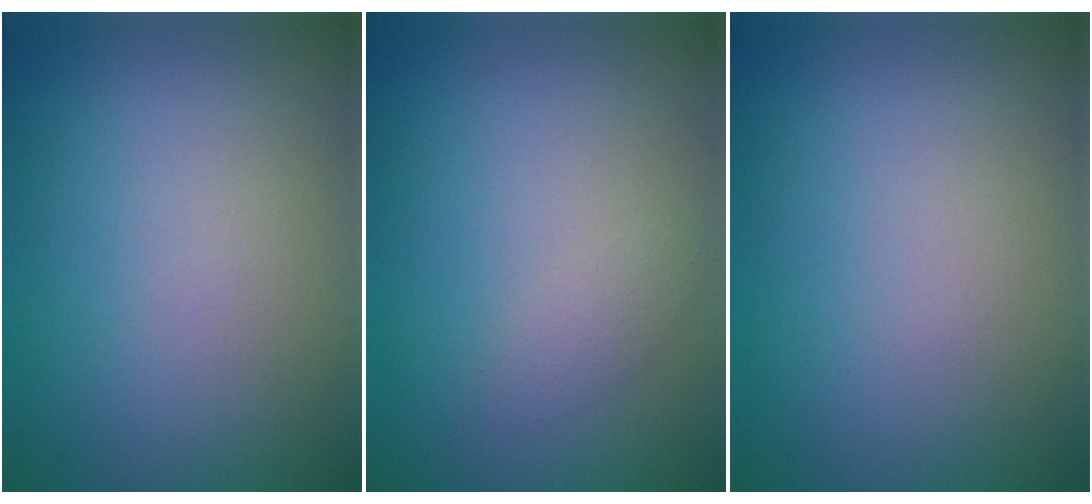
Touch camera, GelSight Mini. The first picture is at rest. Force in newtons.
{"total": 1.2, "press": 1.2, "slide": 0.0}
{"total": 0.0}